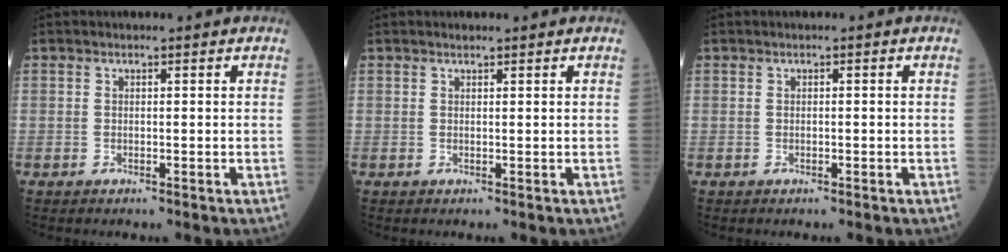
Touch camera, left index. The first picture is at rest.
{"total": 0.7, "force": [0.7, 0.1, 0.2], "torque": [-0.009, 0.004, 0.012]}
{"total": 0.0}